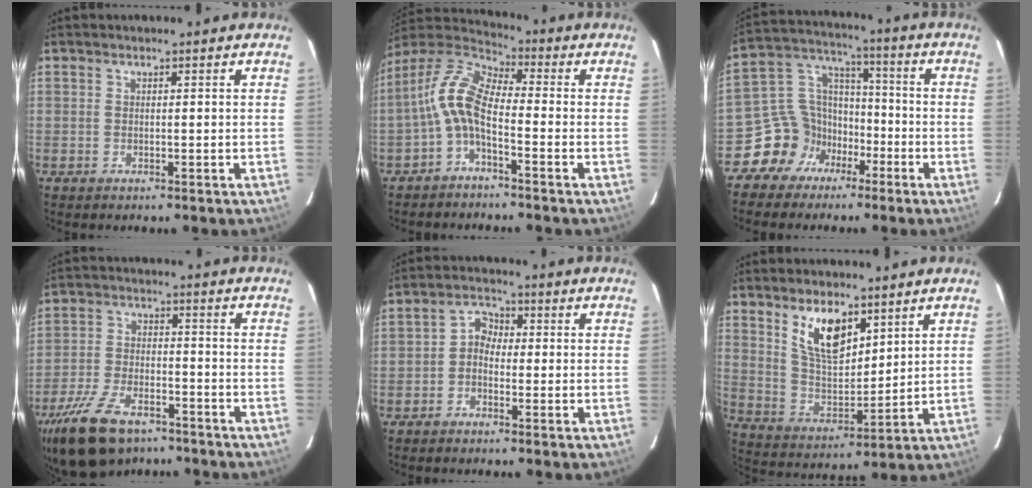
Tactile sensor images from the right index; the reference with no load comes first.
{"total": 9.1, "force": [-2.6, 3.7, 7.9], "torque": [-0.172, 0.018, -0.058]}
{"total": 10.7, "force": [-6.3, 8.4, 2.3], "torque": [-0.048, 0.052, -0.109]}
{"total": 16.4, "force": [-11.4, 8.1, 8.7], "torque": [-0.202, -0.020, -0.200]}
{"total": 3.4, "force": [-1.2, 2.7, 1.7], "torque": [-0.030, 0.015, -0.028]}
{"total": 10.8, "force": [6.2, 4.9, 7.3], "torque": [-0.132, 0.003, 0.130]}